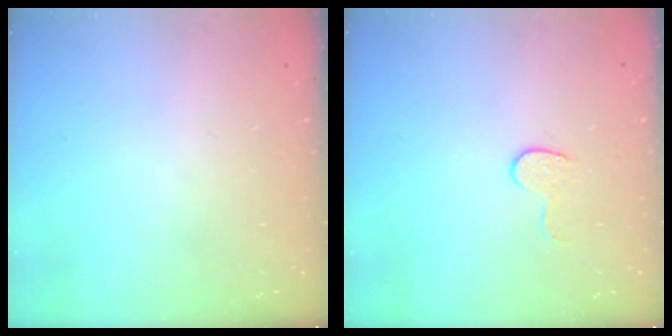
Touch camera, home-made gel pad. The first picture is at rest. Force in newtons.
{"total": 5.4, "press": 5.4, "slide": 0.5}